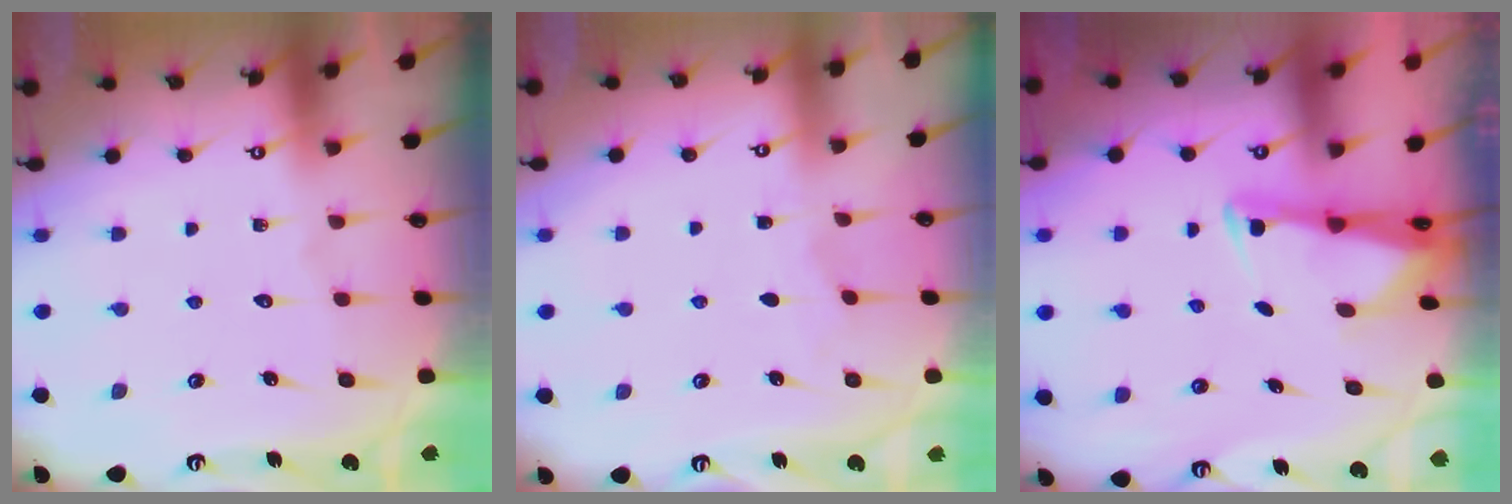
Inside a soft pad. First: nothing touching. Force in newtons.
{"total": 1.8, "press": 1.8, "slide": 0.3}
{"total": 2.7, "press": 2.6, "slide": 0.5}